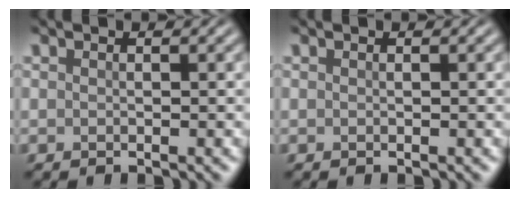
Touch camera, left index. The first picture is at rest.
{"total": 0.0}